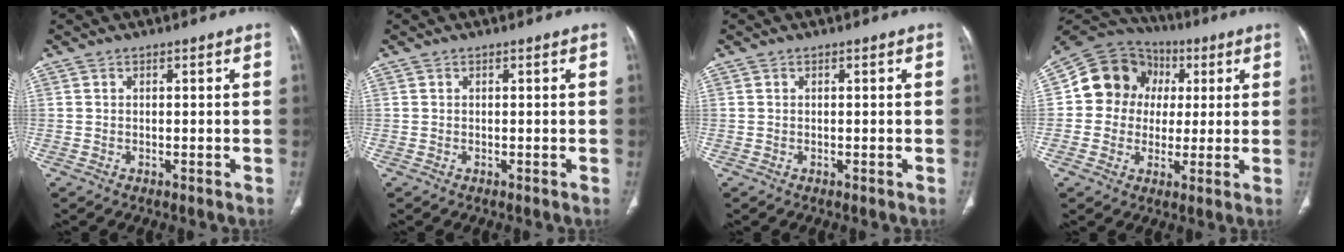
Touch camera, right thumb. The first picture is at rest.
{"total": 0.0}
{"total": 0.0}
{"total": 13.8, "force": [2.0, 12.4, 5.7], "torque": [-0.068, 0.021, 0.025]}